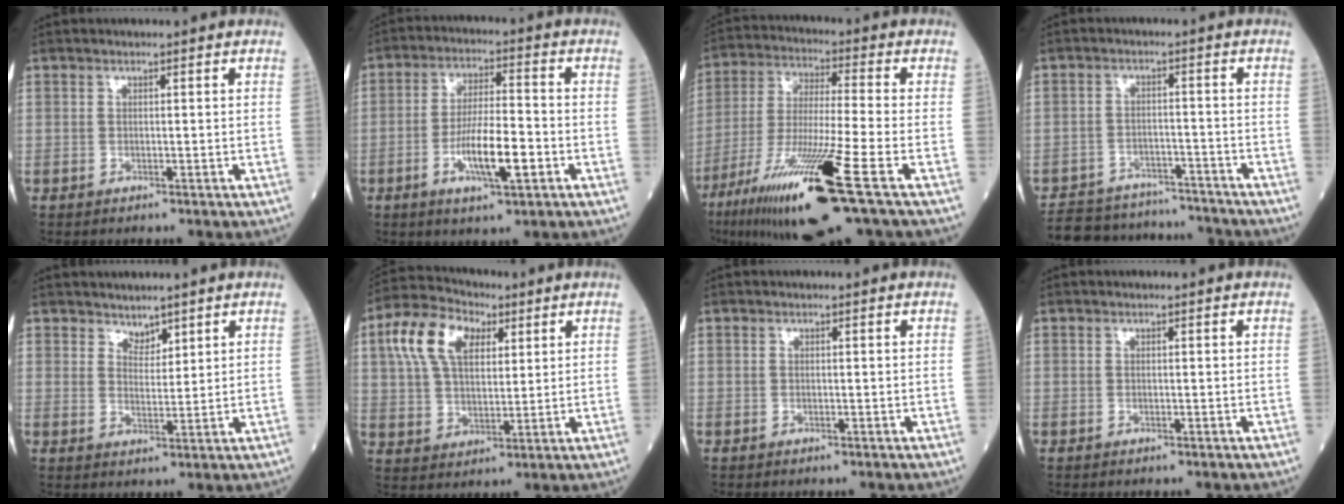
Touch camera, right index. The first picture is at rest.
{"total": 9.4, "force": [-3.1, 1.8, 8.6], "torque": [-0.160, -0.001, -0.054]}
{"total": 18.8, "force": [-9.5, 0.3, 16.2], "torque": [-0.310, -0.051, -0.173]}
{"total": 14.1, "force": [-13.1, 4.2, 2.9], "torque": [-0.050, 0.018, -0.184]}
{"total": 2.7, "force": [2.3, 1.2, 0.6], "torque": [-0.006, -0.002, 0.042]}
{"total": 11.4, "force": [4.5, 6.6, 8.2], "torque": [-0.179, 0.036, 0.082]}
{"total": 0.0}
{"total": 0.0}